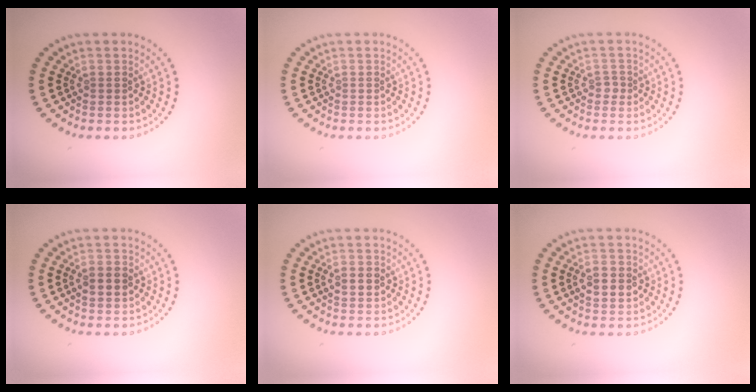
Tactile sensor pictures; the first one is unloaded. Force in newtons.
{"total": 0.0}
{"total": 0.9, "press": 0.6, "slide": 0.6}
{"total": 2.6, "press": 2.6, "slide": 0.3}
{"total": 2.1, "press": 2.1, "slide": 0.1}
{"total": 2.3, "press": 2.2, "slide": 0.1}